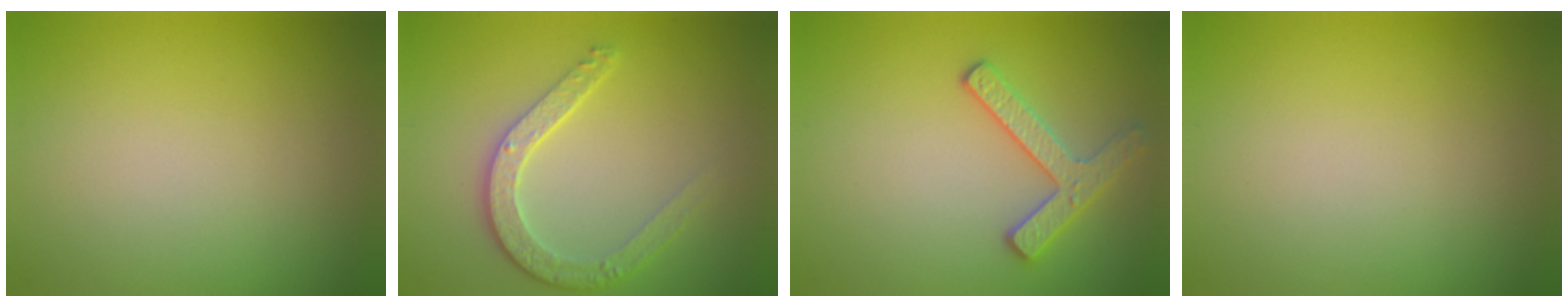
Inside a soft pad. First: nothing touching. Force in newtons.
{"total": 3.6, "press": 2.9, "slide": 2.2}
{"total": 2.5, "press": 2.5, "slide": 0.4}
{"total": 0.0}